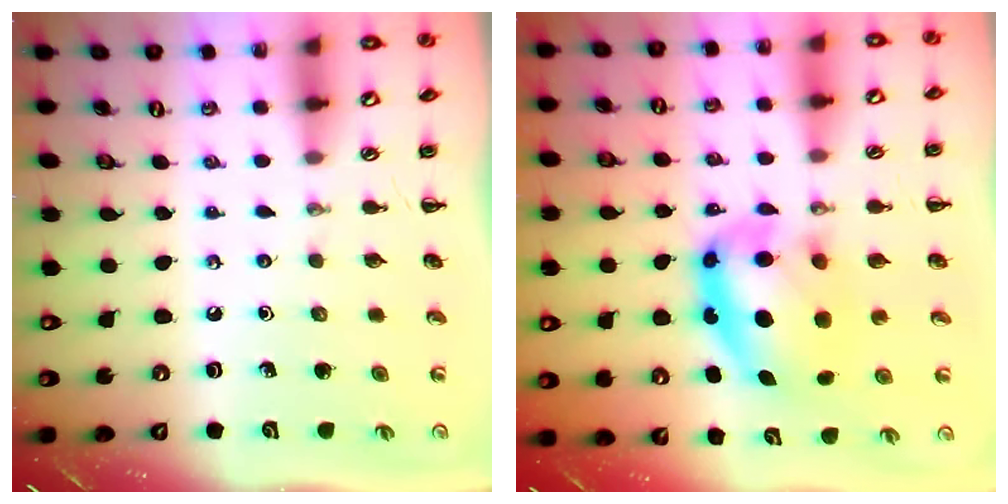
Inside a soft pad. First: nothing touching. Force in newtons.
{"total": 9.6, "press": 9.3, "slide": 2.2}